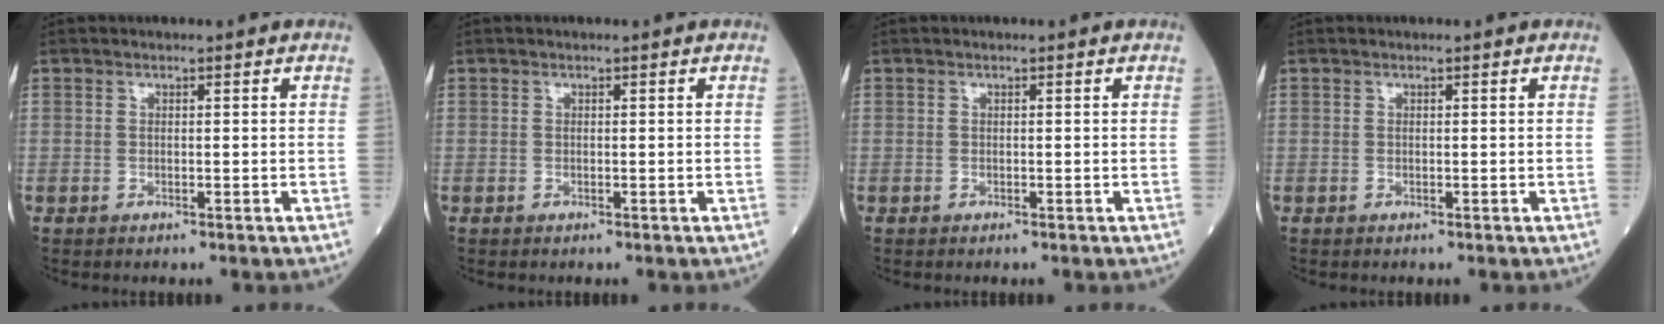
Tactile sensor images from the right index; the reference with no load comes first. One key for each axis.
{"total": 0.0}
{"total": 0.0}
{"total": 0.0}